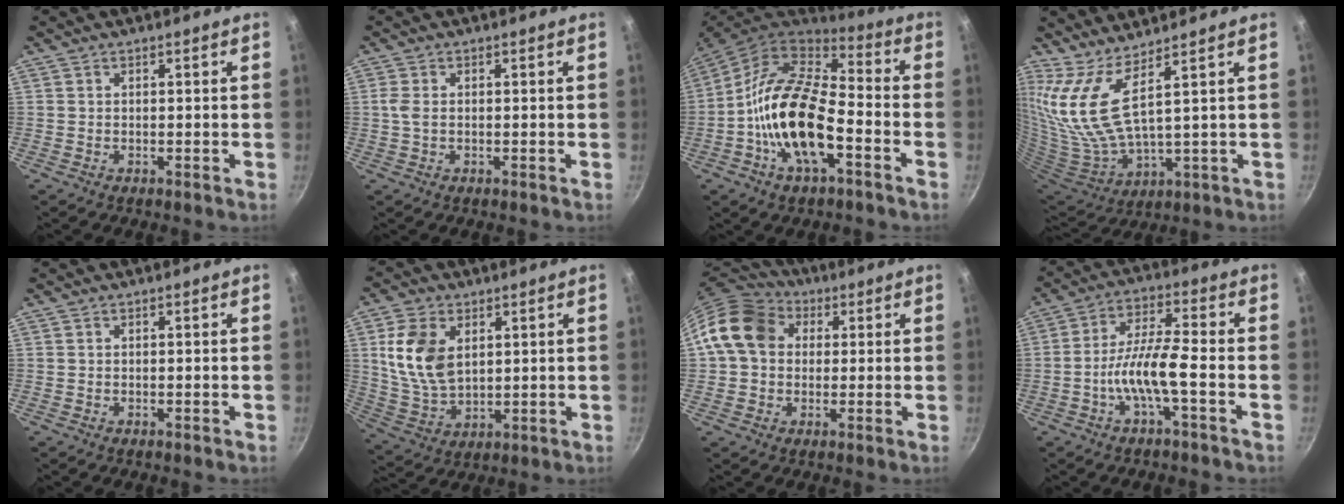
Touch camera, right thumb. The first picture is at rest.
{"total": 1.9, "force": [0.1, 1.0, 1.6], "torque": [-0.038, 0.001, 0.001]}
{"total": 19.2, "force": [-5.3, 9.0, 16.2], "torque": [-0.291, 0.039, -0.113]}
{"total": 9.7, "force": [6.0, 1.0, 7.5], "torque": [-0.157, -0.061, 0.136]}
{"total": 0.0}
{"total": 12.0, "force": [3.3, 7.7, 8.6], "torque": [-0.158, -0.020, 0.075]}
{"total": 12.4, "force": [2.5, 10.0, 6.9], "torque": [-0.100, 0.024, 0.027]}
{"total": 8.6, "force": [-3.0, 1.5, 7.9], "torque": [-0.160, 0.034, -0.060]}